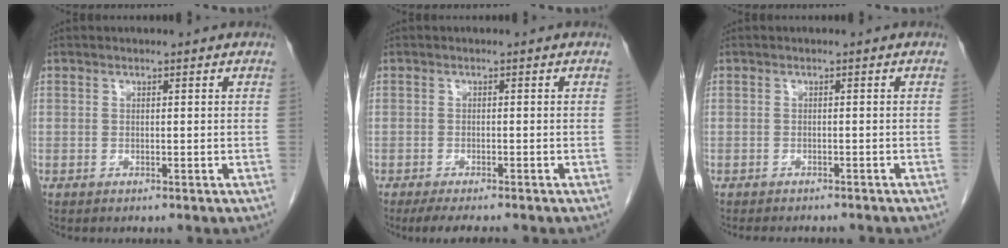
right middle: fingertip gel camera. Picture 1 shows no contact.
{"total": 5.4, "force": [-4.4, 0.5, 3.0], "torque": [-0.042, -0.013, -0.066]}
{"total": 7.7, "force": [-6.8, 1.6, 3.1], "torque": [-0.034, -0.006, -0.077]}